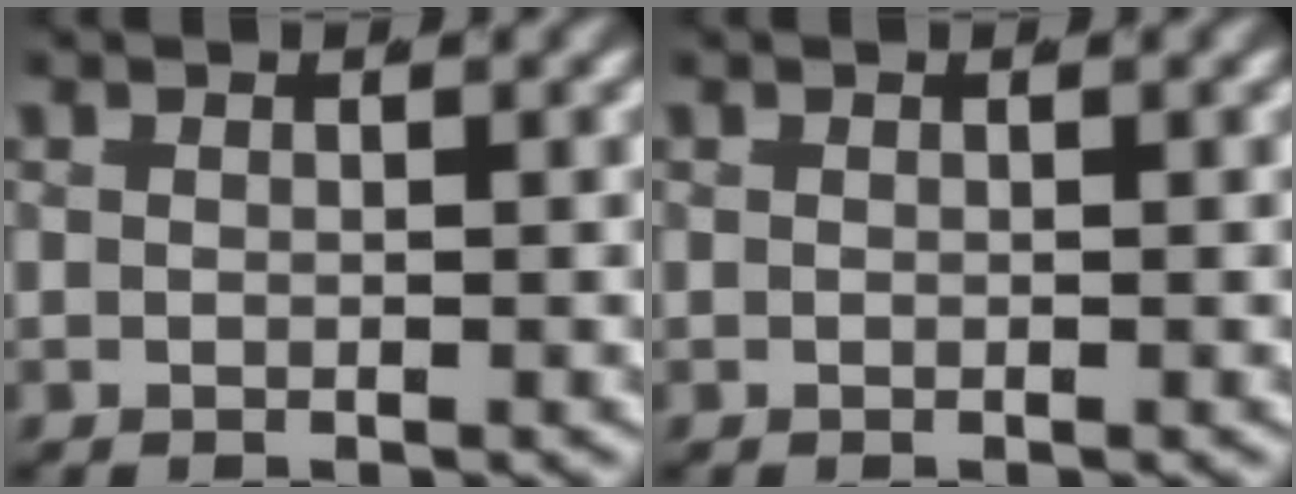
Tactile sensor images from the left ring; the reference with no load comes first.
{"total": 0.0}